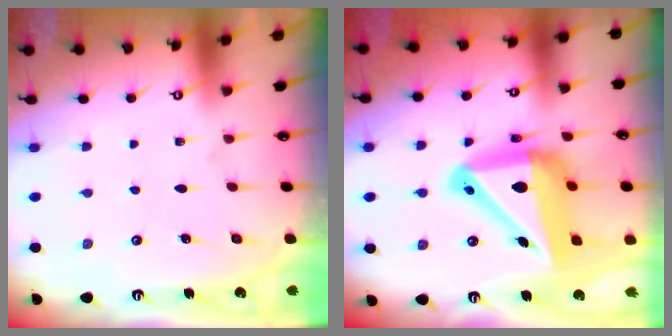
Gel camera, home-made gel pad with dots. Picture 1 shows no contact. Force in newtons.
{"total": 19.5, "press": 19.3, "slide": 2.6}